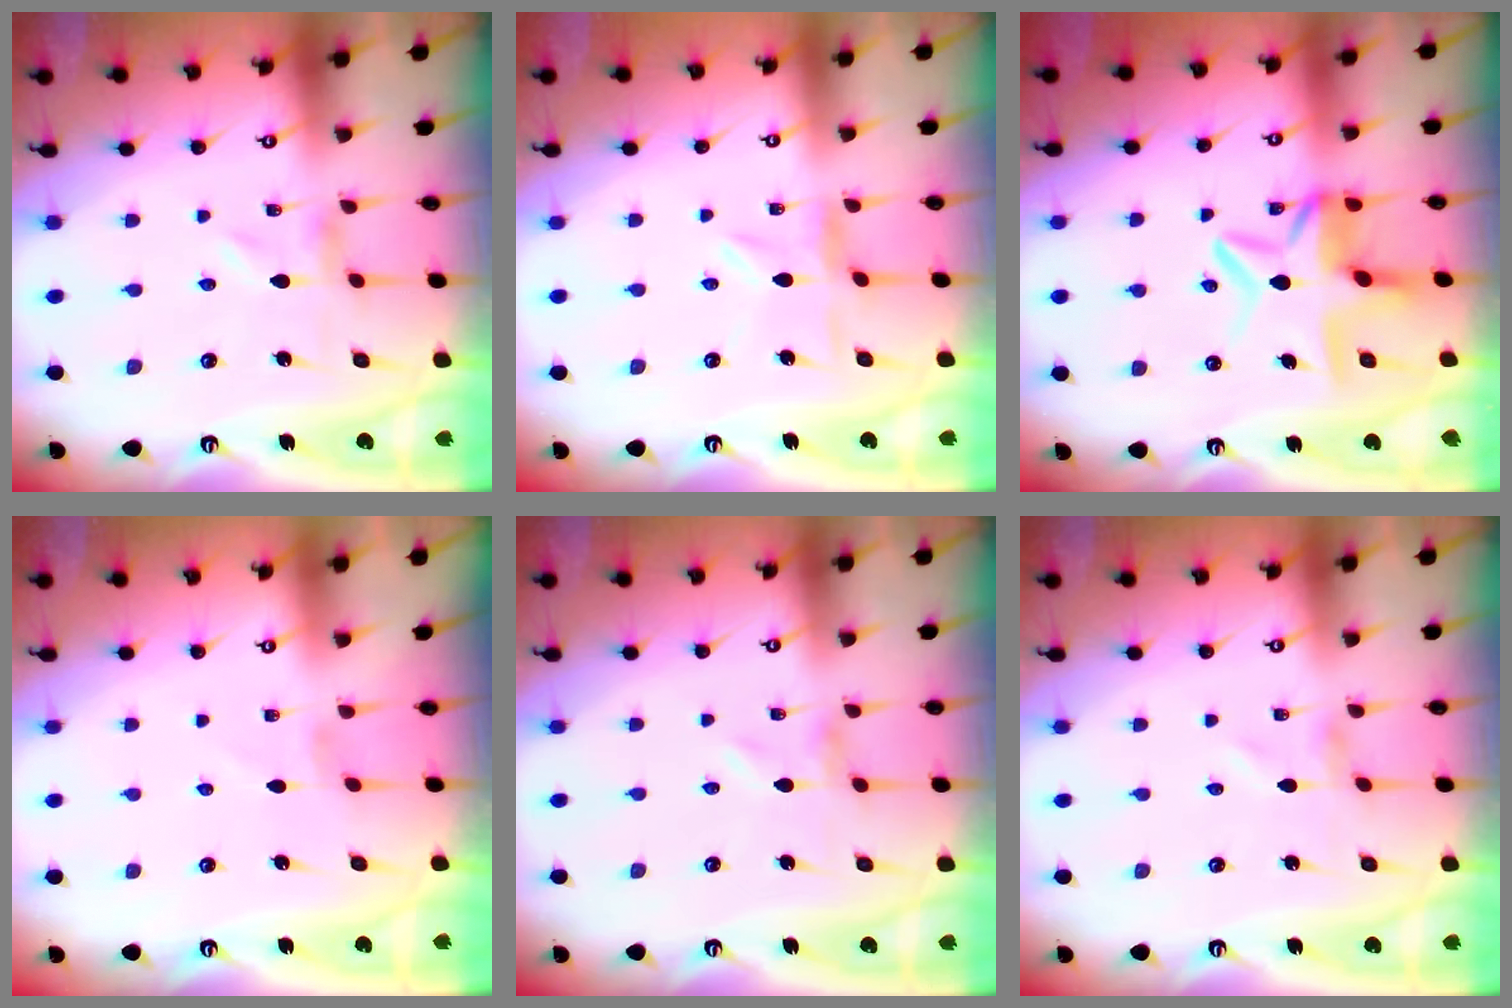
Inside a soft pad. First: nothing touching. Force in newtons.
{"total": 2.4, "press": 2.4, "slide": 0.3}
{"total": 10.3, "press": 10.2, "slide": 1.1}
{"total": 0.0}
{"total": 0.0}
{"total": 0.7, "press": 0.7, "slide": 0.1}